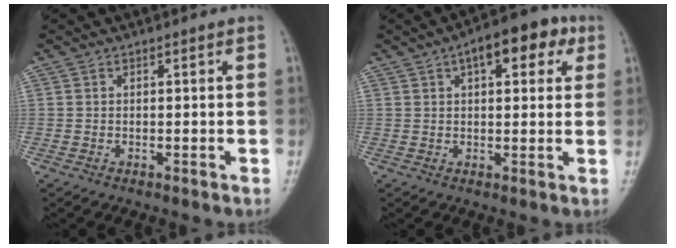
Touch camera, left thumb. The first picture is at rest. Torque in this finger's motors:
{"motor_torque": [2.80, 2.21, 0.92, -0.44, 0.13]}